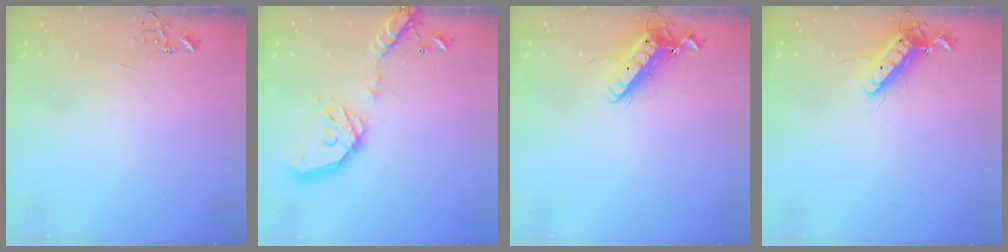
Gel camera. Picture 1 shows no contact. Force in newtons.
{"total": 18.1, "press": 17.8, "slide": 3.3}
{"total": 13.6, "press": 13.4, "slide": 2.0}
{"total": 11.6, "press": 11.4, "slide": 2.2}